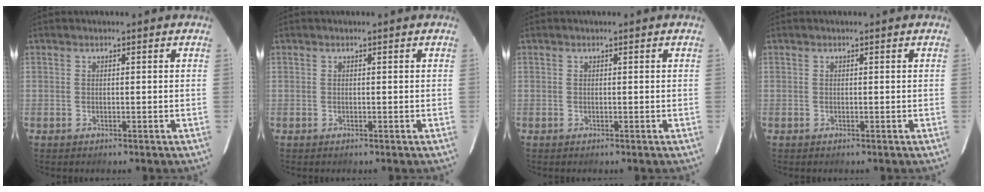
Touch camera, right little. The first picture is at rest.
{"total": 0.0}
{"total": 0.0}
{"total": 0.0}